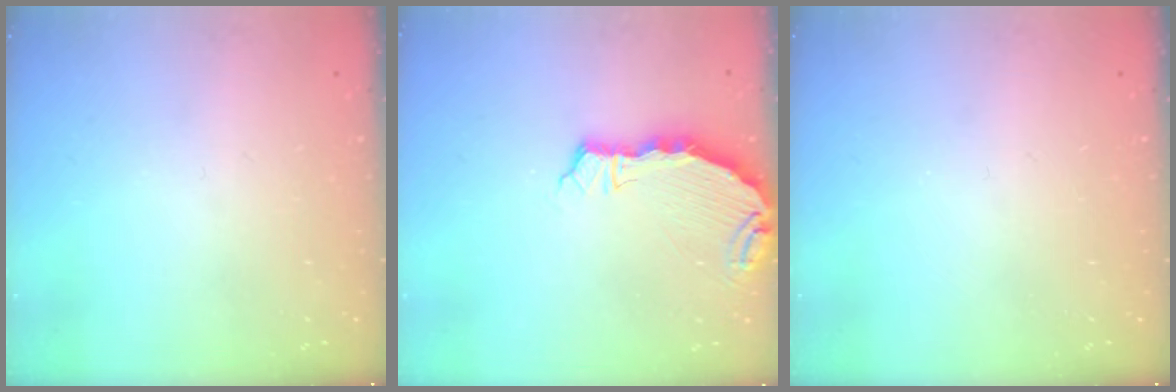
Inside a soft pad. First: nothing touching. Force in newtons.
{"total": 6.4, "press": 5.7, "slide": 2.9}
{"total": 0.0}